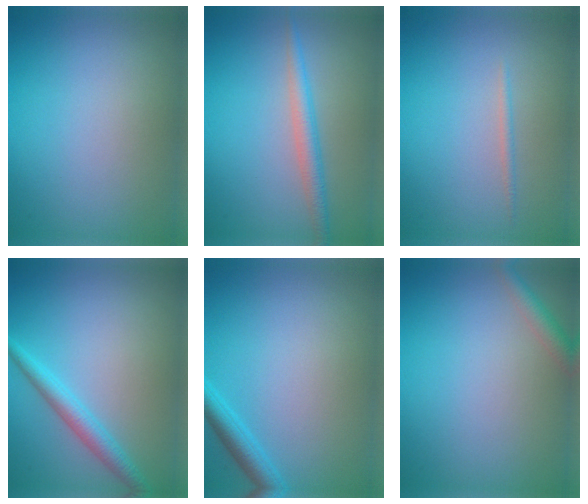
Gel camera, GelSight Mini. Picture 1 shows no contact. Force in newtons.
{"total": 2.3, "press": 2.3, "slide": 0.1}
{"total": 0.7, "press": 0.7, "slide": 0.1}
{"total": 2.6, "press": 2.6, "slide": 0.1}
{"total": 2.3, "press": 2.2, "slide": 0.2}
{"total": 1.9, "press": 1.9, "slide": 0.1}